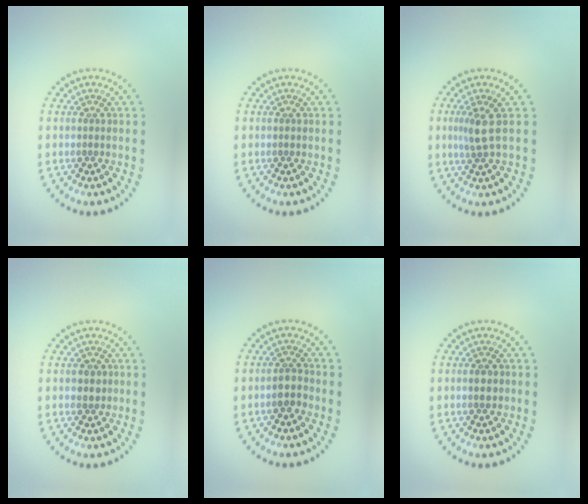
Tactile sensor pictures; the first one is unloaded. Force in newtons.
{"total": 0.0}
{"total": 2.1, "press": 1.6, "slide": 1.3}
{"total": 1.3, "press": 1.3, "slide": 0.4}
{"total": 1.9, "press": 1.7, "slide": 0.8}
{"total": 1.5, "press": 1.5, "slide": 0.1}